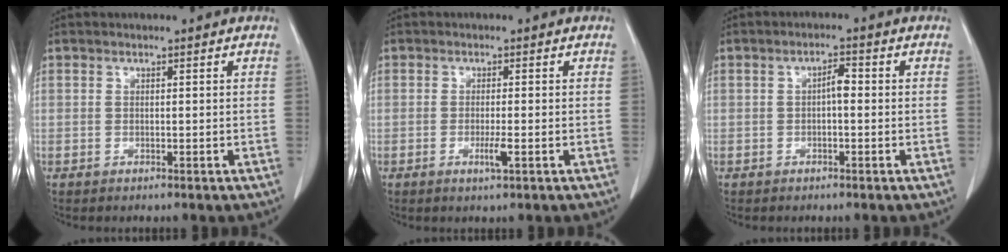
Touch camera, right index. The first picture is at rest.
{"total": 2.2, "force": [-0.8, 0.0, 2.1], "torque": [-0.039, -0.005, -0.013]}
{"total": 2.2, "force": [-0.1, 0.7, 2.1], "torque": [-0.033, 0.006, -0.003]}